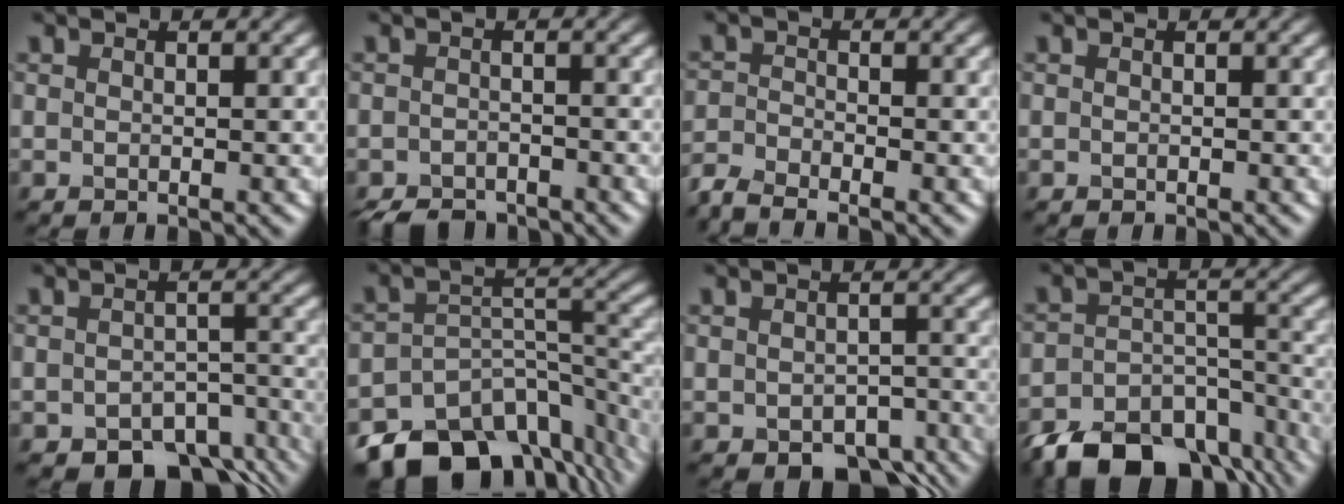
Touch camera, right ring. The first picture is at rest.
{"total": 3.5, "force": [-3.1, 1.3, 1.0], "torque": [-0.009, -0.006, -0.054]}
{"total": 3.1, "force": [-2.8, 0.6, 1.2], "torque": [-0.028, -0.008, -0.068]}
{"total": 0.0}
{"total": 6.9, "force": [-4.9, 3.6, 3.3], "torque": [-0.029, -0.020, -0.067]}
{"total": 13.1, "force": [-9.8, 6.8, 5.4], "torque": [-0.093, -0.004, -0.146]}
{"total": 4.6, "force": [-2.8, 2.5, 2.6], "torque": [-0.025, -0.012, -0.035]}
{"total": 12.3, "force": [-9.1, 6.2, 5.6], "torque": [-0.106, -0.011, -0.136]}